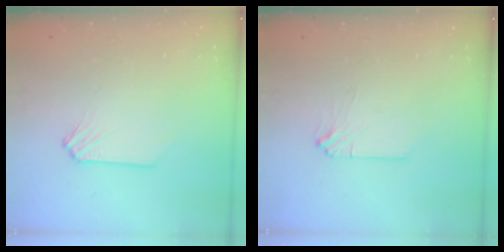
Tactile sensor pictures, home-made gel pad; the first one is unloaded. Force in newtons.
{"total": 1.1, "press": 1.1, "slide": 0.3}